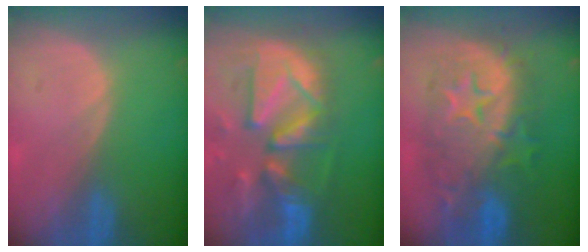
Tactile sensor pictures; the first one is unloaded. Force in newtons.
{"total": 13.3, "press": 11.4, "slide": 6.9}
{"total": 12.3, "press": 12.2, "slide": 1.1}